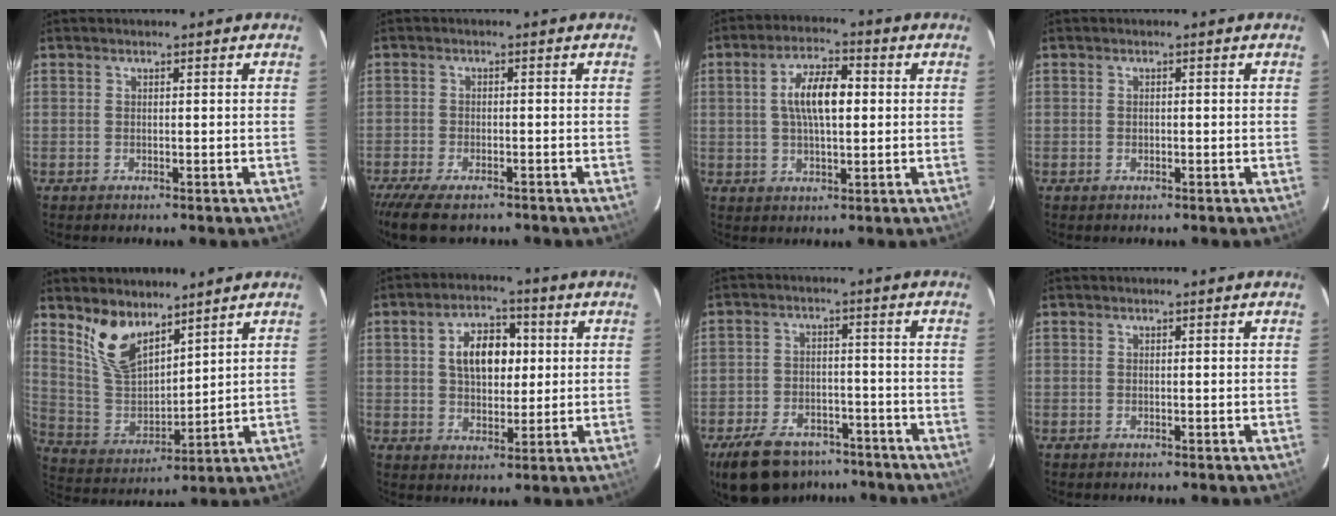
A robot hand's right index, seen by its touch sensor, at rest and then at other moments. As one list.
[{"total": 8.1, "force": [-6.5, 2.7, 4.1], "torque": [-0.106, -0.029, -0.115]}, {"total": 8.7, "force": [1.1, 3.5, 7.8], "torque": [-0.143, 0.015, 0.021]}, {"total": 0.6, "force": [-0.2, 0.4, 0.4], "torque": [-0.006, 0.002, -0.003]}, {"total": 11.2, "force": [7.8, 5.1, 6.2], "torque": [-0.125, 0.001, 0.166]}, {"total": 9.6, "force": [1.9, 5.9, 7.3], "torque": [-0.123, 0.024, 0.036]}, {"total": 15.0, "force": [-11.0, 7.7, 6.6], "torque": [-0.157, 0.004, -0.160]}, {"total": 0.0}]